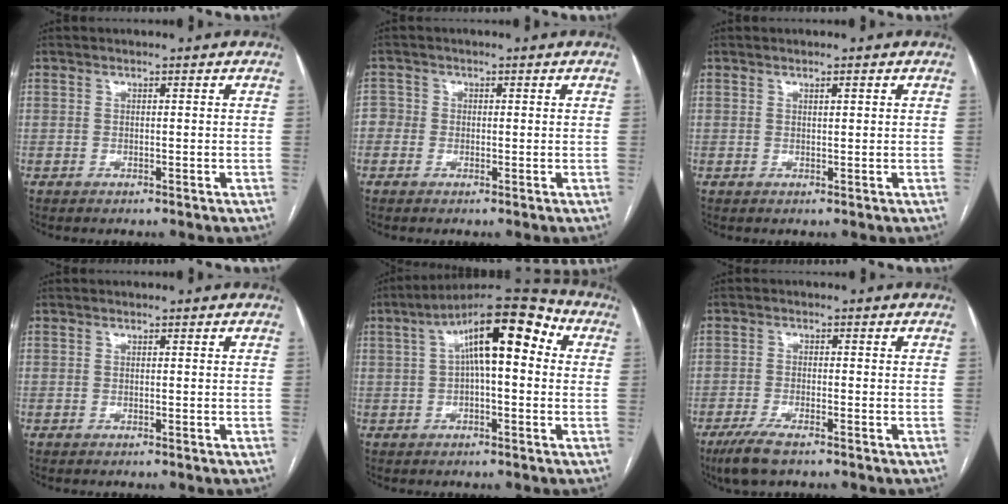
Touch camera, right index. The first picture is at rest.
{"total": 2.4, "force": [-0.4, 2.2, 0.6], "torque": [0.000, 0.011, -0.013]}
{"total": 0.9, "force": [0.5, 0.1, 0.7], "torque": [-0.011, 0.000, 0.008]}
{"total": 0.0}
{"total": 13.8, "force": [3.1, 3.8, 12.9], "torque": [-0.199, 0.053, 0.041]}
{"total": 5.2, "force": [-3.6, 0.9, 3.6], "torque": [-0.076, -0.012, -0.065]}